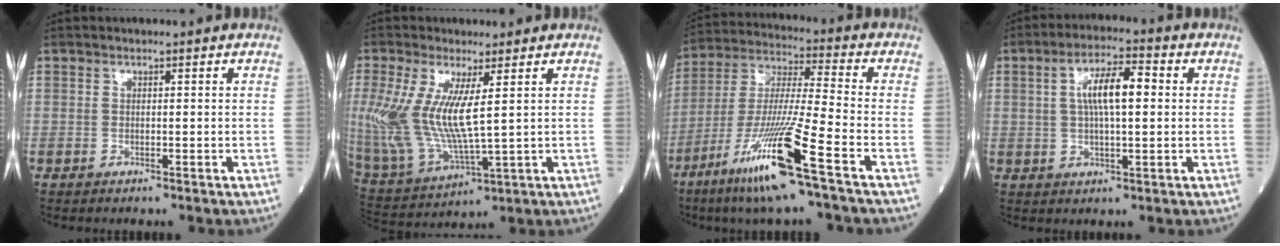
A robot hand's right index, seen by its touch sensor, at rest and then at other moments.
{"total": 12.1, "force": [2.3, 2.6, 11.6], "torque": [-0.273, -0.013, 0.056]}
{"total": 16.1, "force": [-8.5, -0.9, 13.7], "torque": [-0.289, -0.037, -0.162]}
{"total": 7.9, "force": [1.4, 1.9, 7.5], "torque": [-0.139, 0.019, 0.023]}